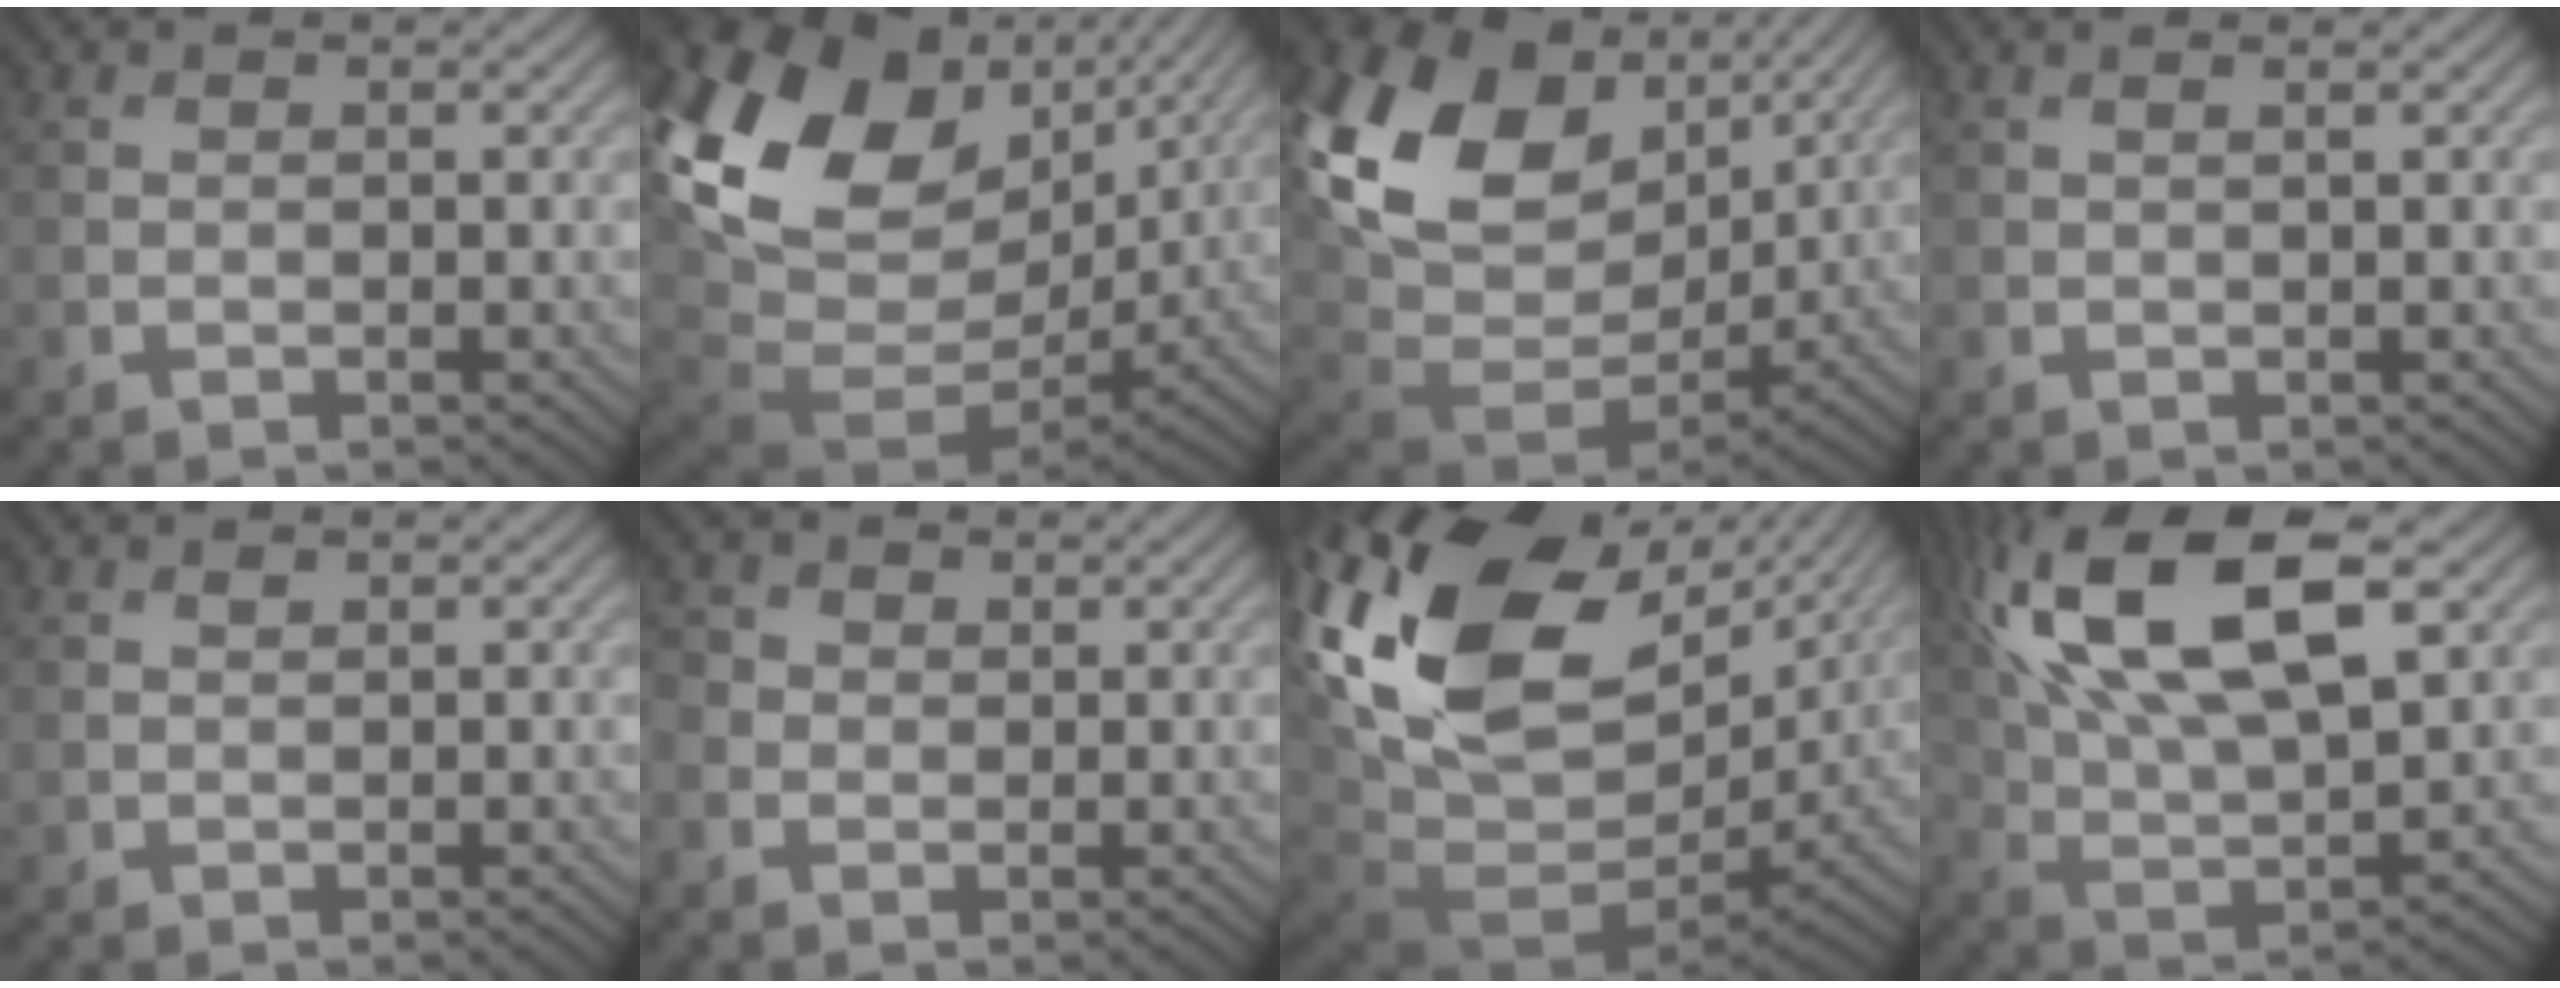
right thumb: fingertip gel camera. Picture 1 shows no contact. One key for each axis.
{"total": 20.4, "fx": 4.4, "fy": 14.0, "fz": 14.2, "tx": -0.297, "ty": -0.026, "tz": 0.117}
{"total": 19.2, "fx": 5.6, "fy": 13.2, "fz": 12.8, "tx": -0.281, "ty": -0.016, "tz": 0.134}
{"total": 0.8, "fx": 0.5, "fy": 0.0, "fz": 0.6, "tx": -0.012, "ty": 0.001, "tz": 0.006}
{"total": 0.7, "fx": 0.5, "fy": 0.4, "fz": 0.3, "tx": -0.010, "ty": -0.002, "tz": 0.014}
{"total": 2.6, "fx": 0.1, "fy": 2.4, "fz": 1.1, "tx": -0.033, "ty": 0.004, "tz": -0.001}
{"total": 21.7, "fx": 5.2, "fy": 13.9, "fz": 15.8, "tx": -0.334, "ty": -0.027, "tz": 0.135}
{"total": 17.8, "fx": 7.1, "fy": 8.0, "fz": 14.1, "tx": -0.307, "ty": 0.033, "tz": 0.118}